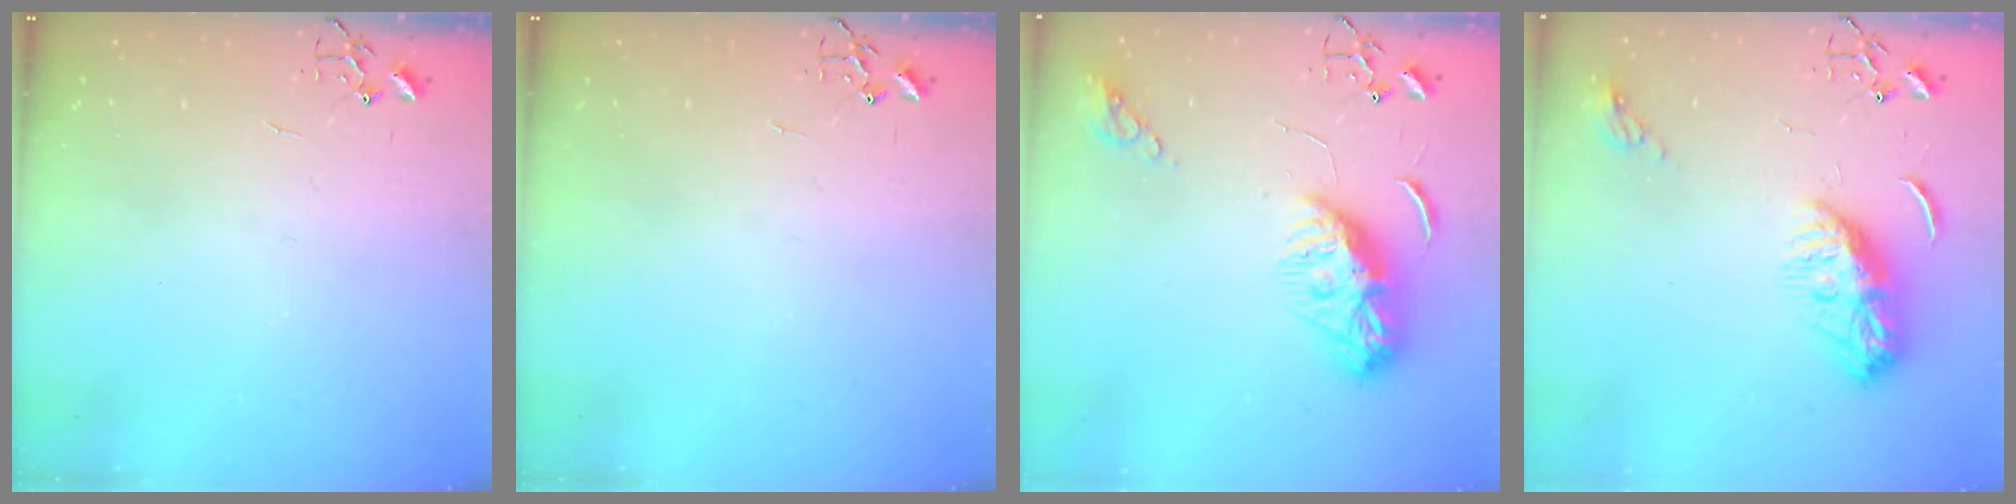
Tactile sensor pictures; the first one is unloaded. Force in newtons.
{"total": 0.0}
{"total": 9.9, "press": 9.8, "slide": 1.1}
{"total": 9.4, "press": 9.4, "slide": 0.6}